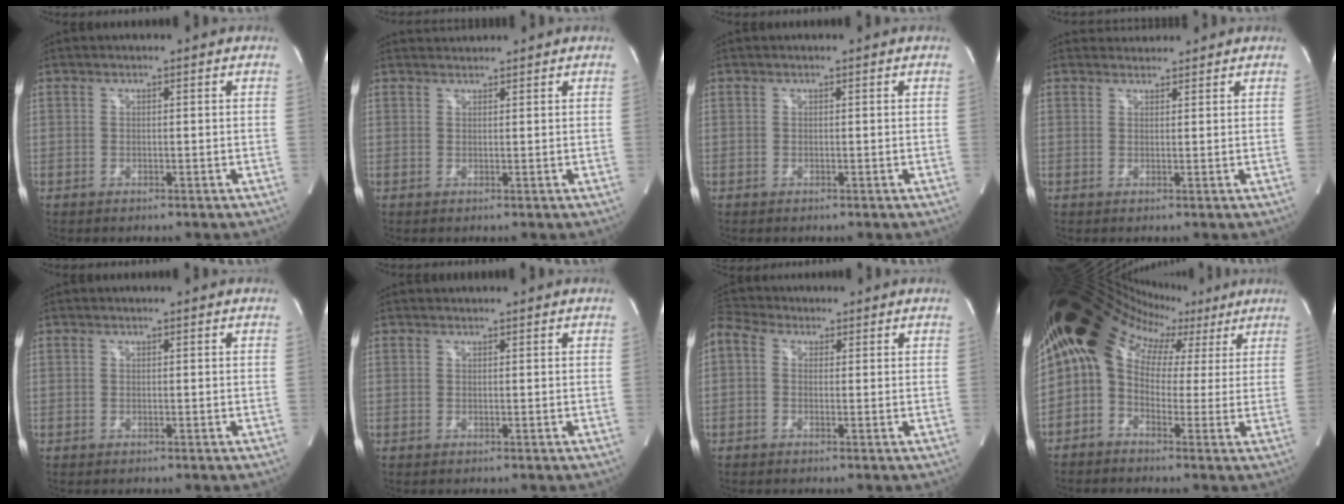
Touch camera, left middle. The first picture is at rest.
{"total": 1.7, "force": [1.6, 0.0, -0.3], "torque": [-0.005, 0.016, 0.035]}
{"total": 0.0}
{"total": 2.1, "force": [2.1, 0.4, -0.3], "torque": [0.000, 0.018, 0.036]}
{"total": 0.0}
{"total": 0.7, "force": [0.7, 0.0, 0.1], "torque": [-0.006, 0.016, 0.018]}
{"total": 5.0, "force": [2.0, 3.7, 2.8], "torque": [-0.086, 0.033, 0.034]}
{"total": 17.4, "force": [6.9, 12.8, 9.4], "torque": [-0.198, 0.104, 0.101]}